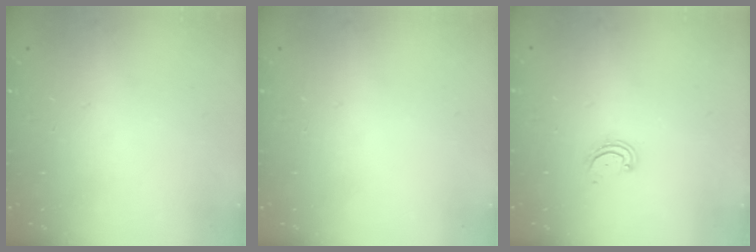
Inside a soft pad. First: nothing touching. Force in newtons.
{"total": 0.0}
{"total": 2.8, "press": 2.8, "slide": 0.2}